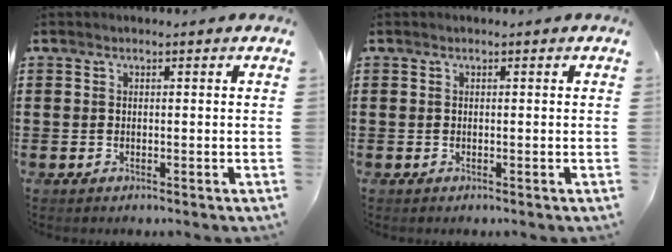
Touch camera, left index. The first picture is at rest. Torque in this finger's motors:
{"motor_torque": [0.00, 0.00, 0.00, 0.00]}